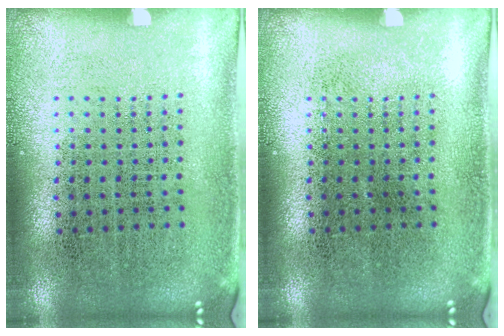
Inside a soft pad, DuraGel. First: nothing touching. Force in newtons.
{"total": 0.0}